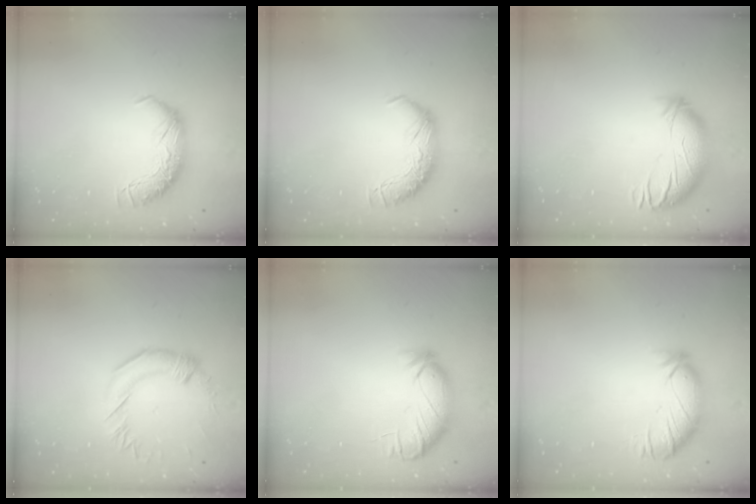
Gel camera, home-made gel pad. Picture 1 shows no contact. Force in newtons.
{"total": 0.0}
{"total": 3.5, "press": 2.7, "slide": 2.2}
{"total": 0.8, "press": 0.7, "slide": 0.4}
{"total": 3.8, "press": 3.5, "slide": 1.5}
{"total": 2.8, "press": 2.3, "slide": 1.6}